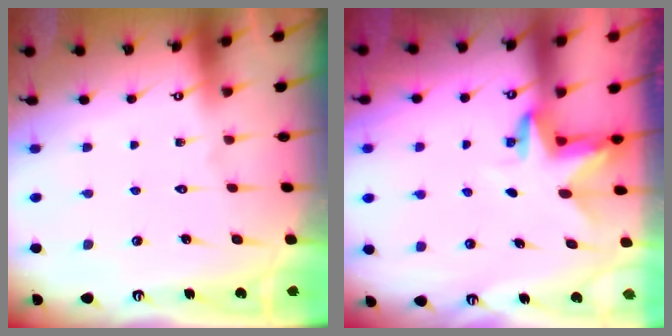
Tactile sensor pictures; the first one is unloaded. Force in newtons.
{"total": 3.4, "press": 3.4, "slide": 0.1}